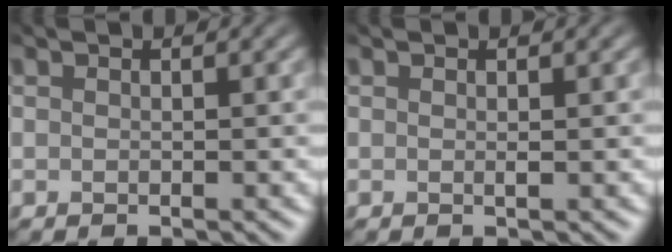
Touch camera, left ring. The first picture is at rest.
{"total": 0.6, "force": [0.1, 0.1, 0.6], "torque": [-0.003, 0.000, -0.005]}